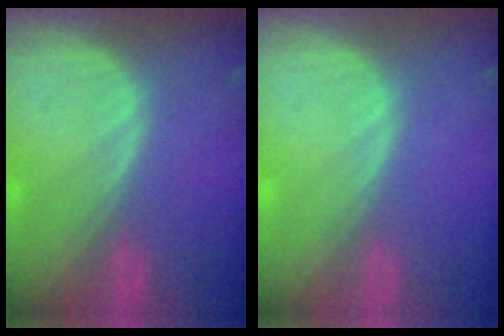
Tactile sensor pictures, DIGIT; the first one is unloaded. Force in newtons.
{"total": 0.0}